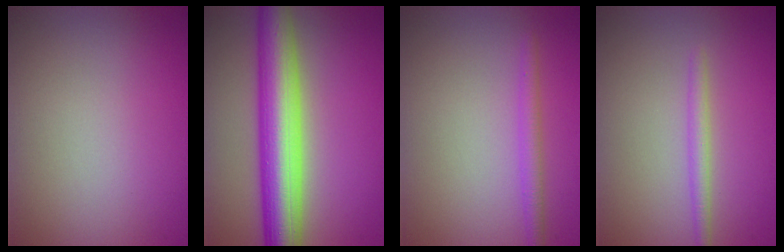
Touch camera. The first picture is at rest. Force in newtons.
{"total": 9.3, "press": 9.3, "slide": 0.5}
{"total": 1.8, "press": 1.8, "slide": 0.0}
{"total": 1.6, "press": 1.6, "slide": 0.0}